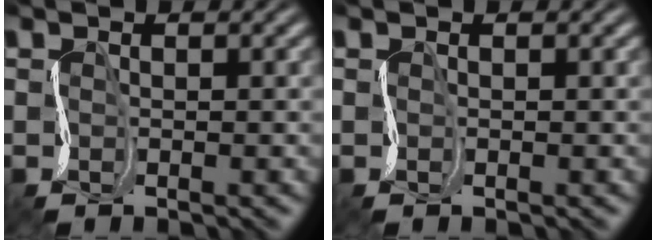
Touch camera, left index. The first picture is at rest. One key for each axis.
{"total": 0.0}